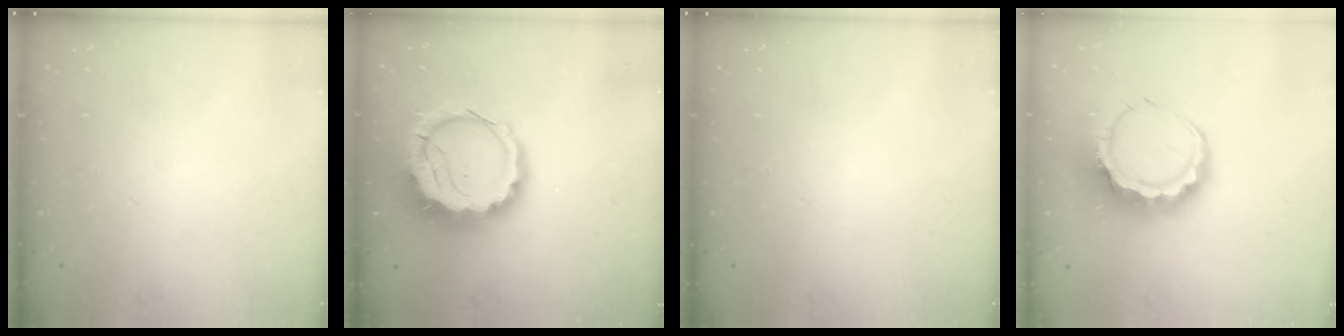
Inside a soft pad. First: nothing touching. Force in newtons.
{"total": 13.8, "press": 13.4, "slide": 3.0}
{"total": 0.0}
{"total": 11.0, "press": 10.8, "slide": 2.1}